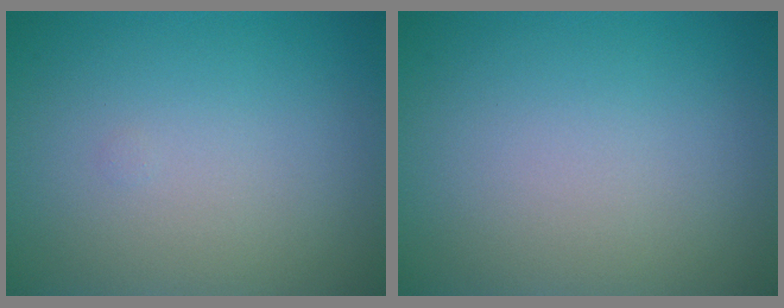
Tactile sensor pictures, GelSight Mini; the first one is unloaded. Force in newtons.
{"total": 0.0}